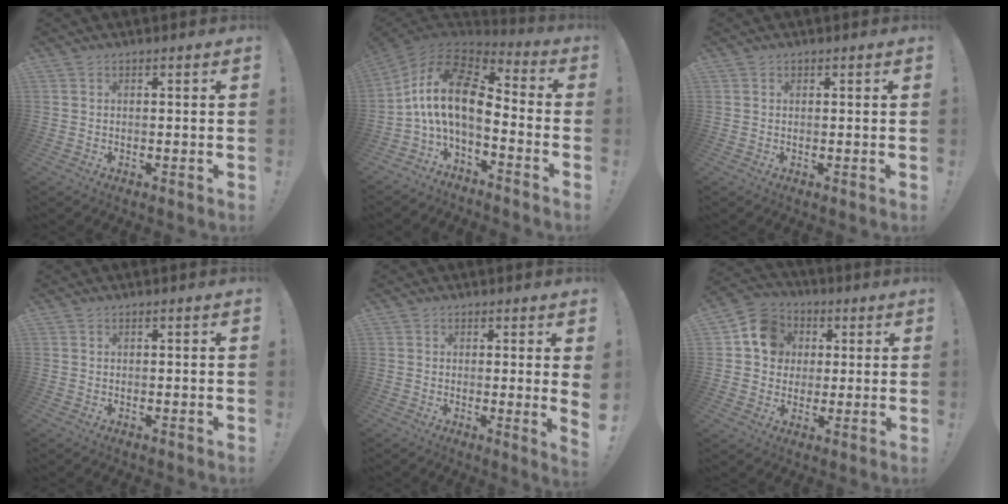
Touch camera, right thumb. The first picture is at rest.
{"total": 15.1, "force": [1.5, 7.2, 13.3], "torque": [-0.240, -0.011, 0.026]}
{"total": 0.0}
{"total": 0.0}
{"total": 3.0, "force": [0.9, -0.6, 2.8], "torque": [-0.032, -0.018, 0.011]}
{"total": 12.2, "force": [2.9, 10.8, 4.9], "torque": [-0.059, 0.000, 0.060]}